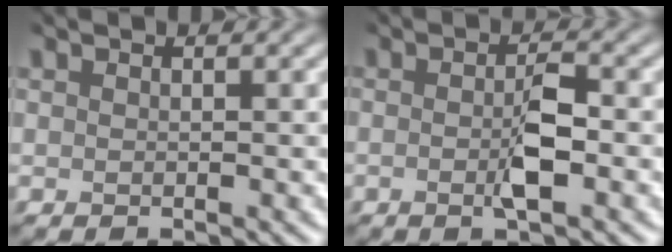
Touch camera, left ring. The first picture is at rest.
{"total": 2.7, "force": [-1.2, 0.5, 2.4], "torque": [-0.041, -0.004, -0.018]}